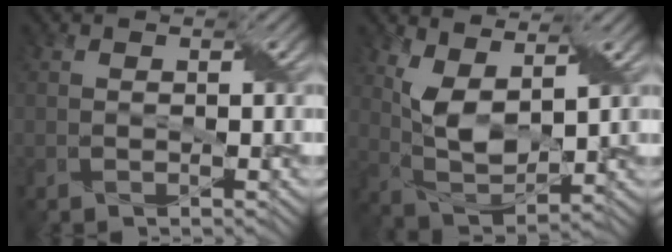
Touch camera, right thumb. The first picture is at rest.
{"total": 7.3, "force": [3.5, 3.4, 5.5], "torque": [-0.124, -0.005, 0.071]}